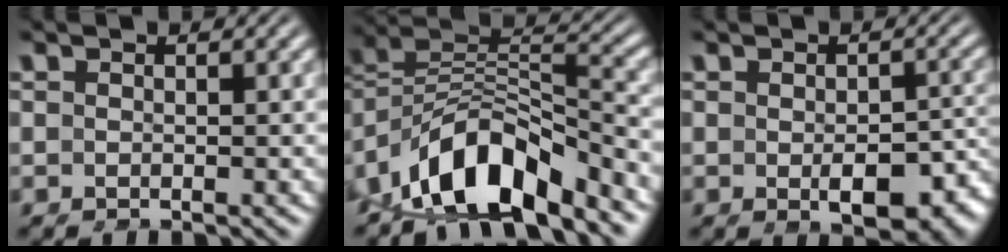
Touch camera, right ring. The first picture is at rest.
{"total": 10.3, "force": [-2.4, 7.3, 6.9], "torque": [-0.125, -0.025, -0.032]}
{"total": 4.7, "force": [-1.6, 2.0, 3.9], "torque": [-0.036, -0.003, -0.023]}